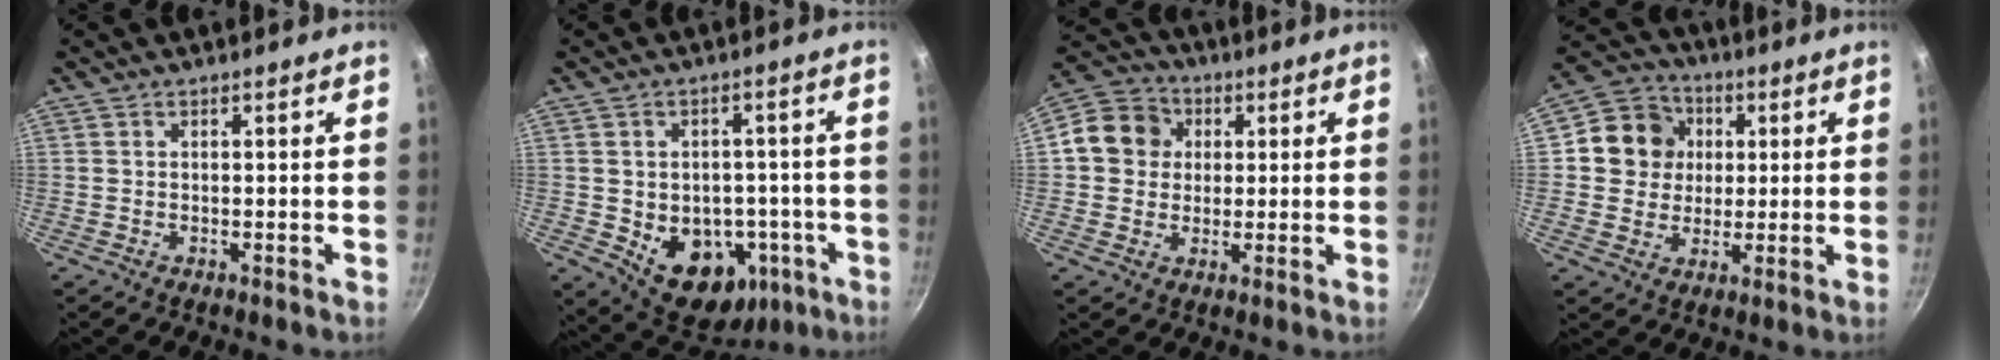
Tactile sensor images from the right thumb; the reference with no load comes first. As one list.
[{"total": 14.7, "force": [-4.0, 11.1, 8.8], "torque": [-0.086, 0.018, -0.033]}, {"total": 10.1, "force": [1.7, 9.0, 4.1], "torque": [-0.044, 0.015, 0.012]}, {"total": 10.8, "force": [2.0, 9.8, 3.9], "torque": [-0.034, 0.014, 0.022]}]